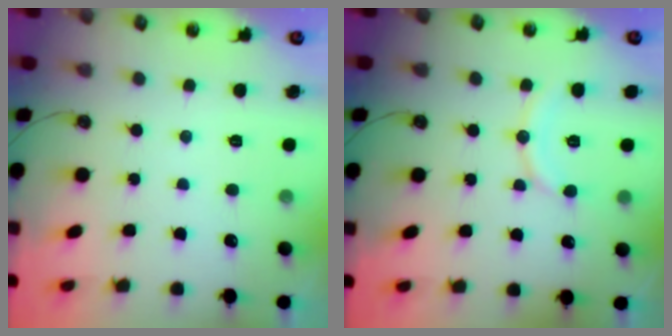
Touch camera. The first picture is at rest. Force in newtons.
{"total": 8.3, "press": 8.3, "slide": 0.9}